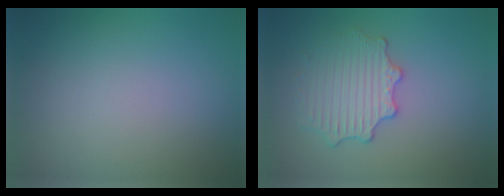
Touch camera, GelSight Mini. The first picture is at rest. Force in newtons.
{"total": 3.2, "press": 3.1, "slide": 0.4}